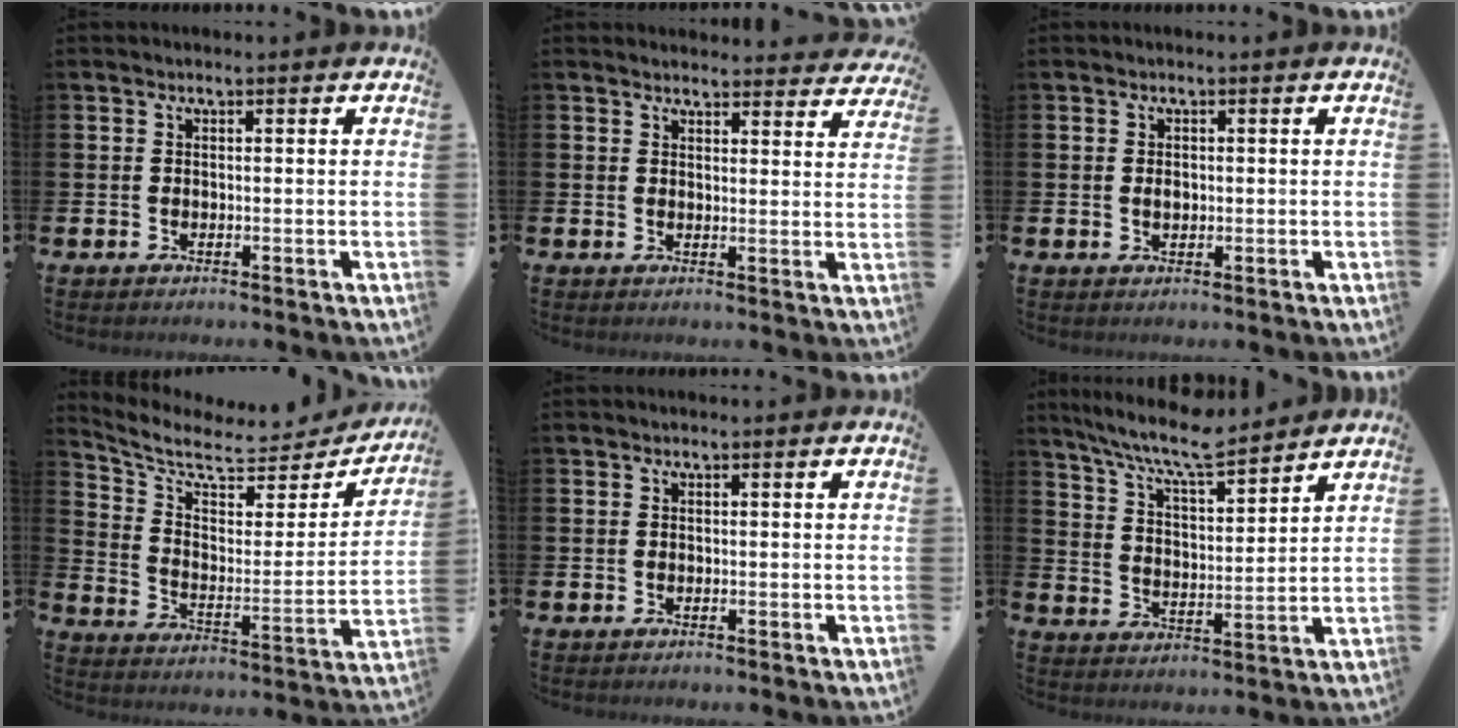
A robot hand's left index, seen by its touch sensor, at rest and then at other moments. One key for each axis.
{"total": 3.0, "fx": 2.9, "fy": 0.5, "fz": 0.0, "tx": 0.001, "ty": -0.018, "tz": 0.051}
{"total": 1.1, "fx": 0.1, "fy": 0.8, "fz": 0.8, "tx": -0.005, "ty": 0.002, "tz": -0.003}
{"total": 7.4, "fx": 6.1, "fy": 2.9, "fz": 3.0, "tx": -0.090, "ty": -0.046, "tz": 0.101}
{"total": 0.0}
{"total": 8.7, "fx": 7.9, "fy": 0.9, "fz": 3.4, "tx": -0.087, "ty": -0.048, "tz": 0.140}